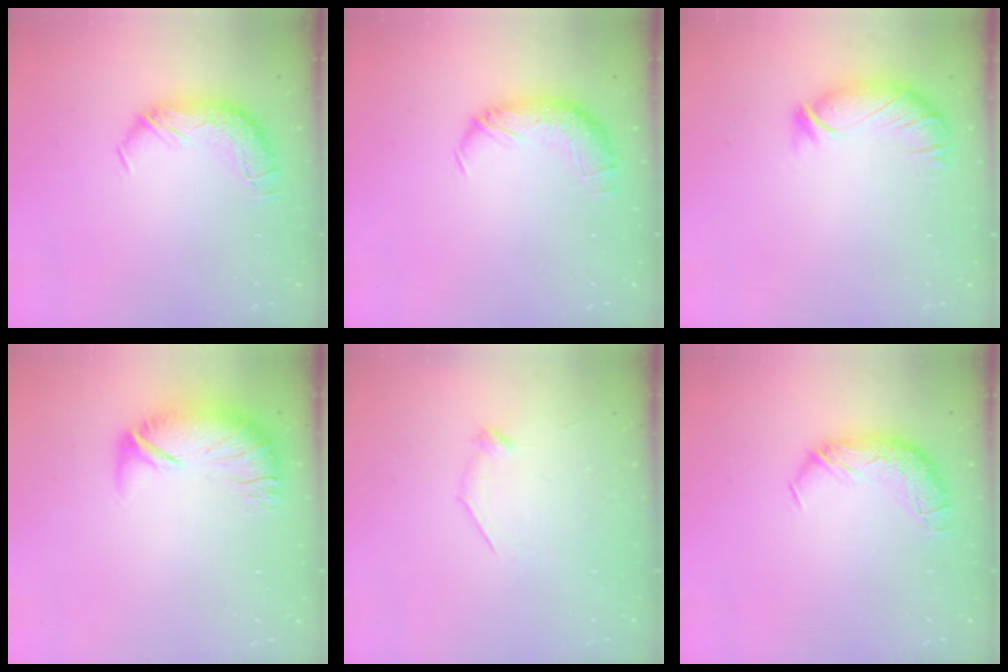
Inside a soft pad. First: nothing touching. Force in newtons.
{"total": 1.6, "press": 0.6, "slide": 1.5}
{"total": 2.8, "press": 2.6, "slide": 0.9}
{"total": 2.8, "press": 1.7, "slide": 2.3}
{"total": 5.9, "press": 5.8, "slide": 1.3}
{"total": 0.0}